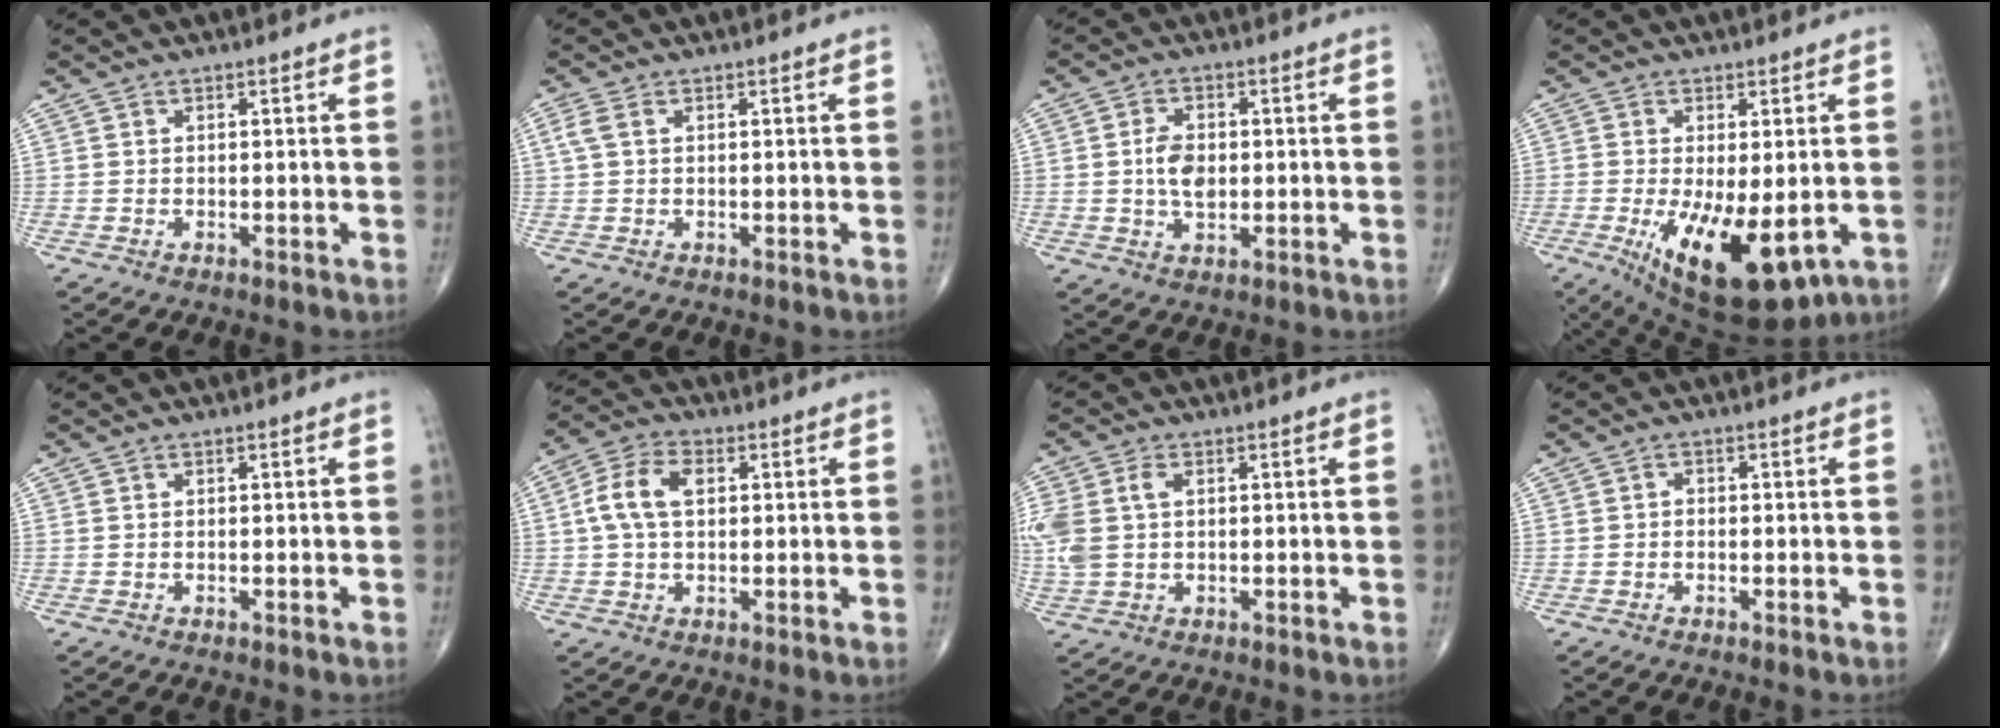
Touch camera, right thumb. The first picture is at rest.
{"total": 2.1, "force": [0.6, 1.2, 1.7], "torque": [-0.051, 0.016, 0.016]}
{"total": 5.7, "force": [0.0, 3.6, 4.4], "torque": [-0.072, 0.000, -0.001]}
{"total": 15.2, "force": [-4.3, 6.2, 13.2], "torque": [-0.212, -0.024, -0.045]}
{"total": 0.0}
{"total": 7.9, "force": [1.3, 4.9, 6.1], "torque": [-0.124, 0.020, 0.021]}
{"total": 8.1, "force": [1.3, 5.4, 5.9], "torque": [-0.160, 0.017, 0.034]}
{"total": 0.9, "force": [-0.2, 0.7, 0.5], "torque": [0.000, 0.003, -0.008]}